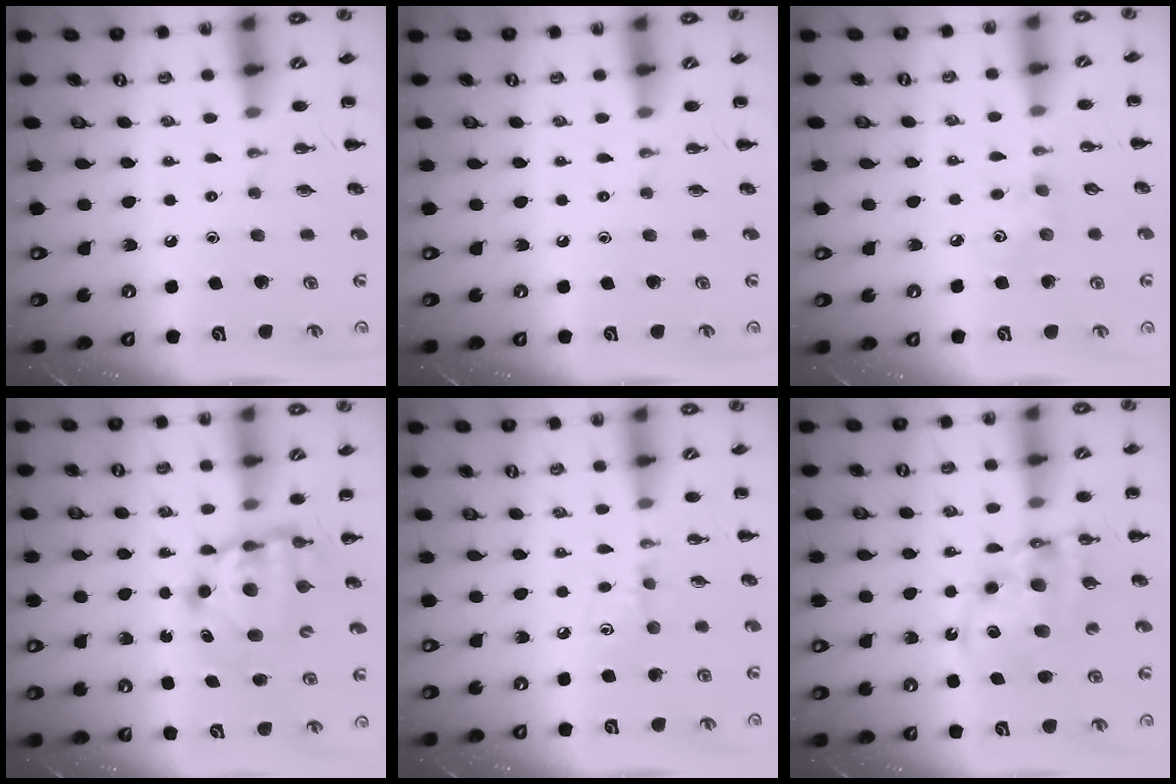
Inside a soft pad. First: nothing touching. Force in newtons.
{"total": 0.0}
{"total": 3.3, "press": 3.2, "slide": 0.8}
{"total": 6.6, "press": 6.5, "slide": 1.2}
{"total": 6.5, "press": 6.3, "slide": 1.8}
{"total": 11.8, "press": 11.5, "slide": 2.6}